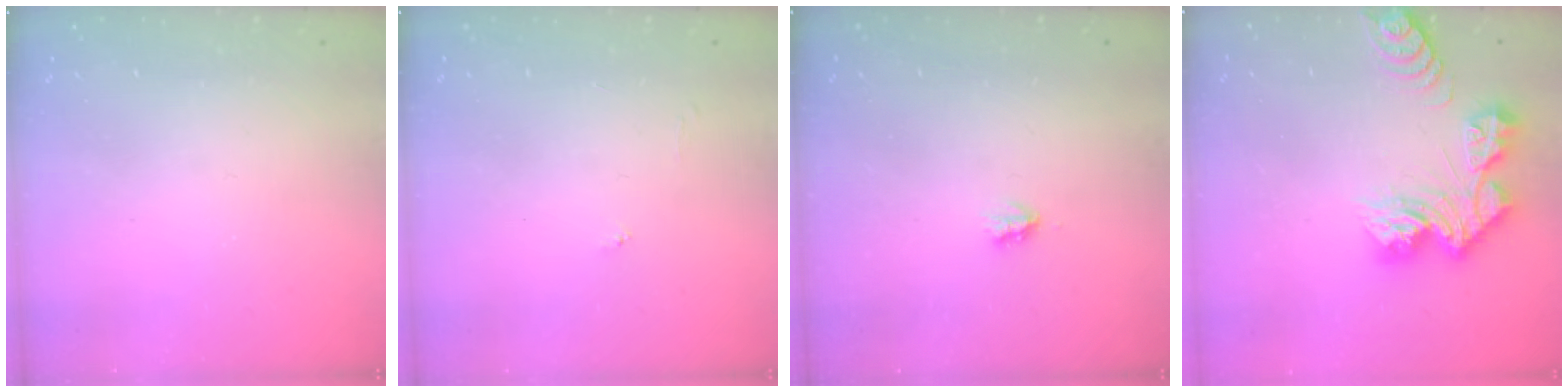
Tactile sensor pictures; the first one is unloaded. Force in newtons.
{"total": 3.9, "press": 3.9, "slide": 0.3}
{"total": 1.7, "press": 1.7, "slide": 0.3}
{"total": 13.6, "press": 13.6, "slide": 1.3}